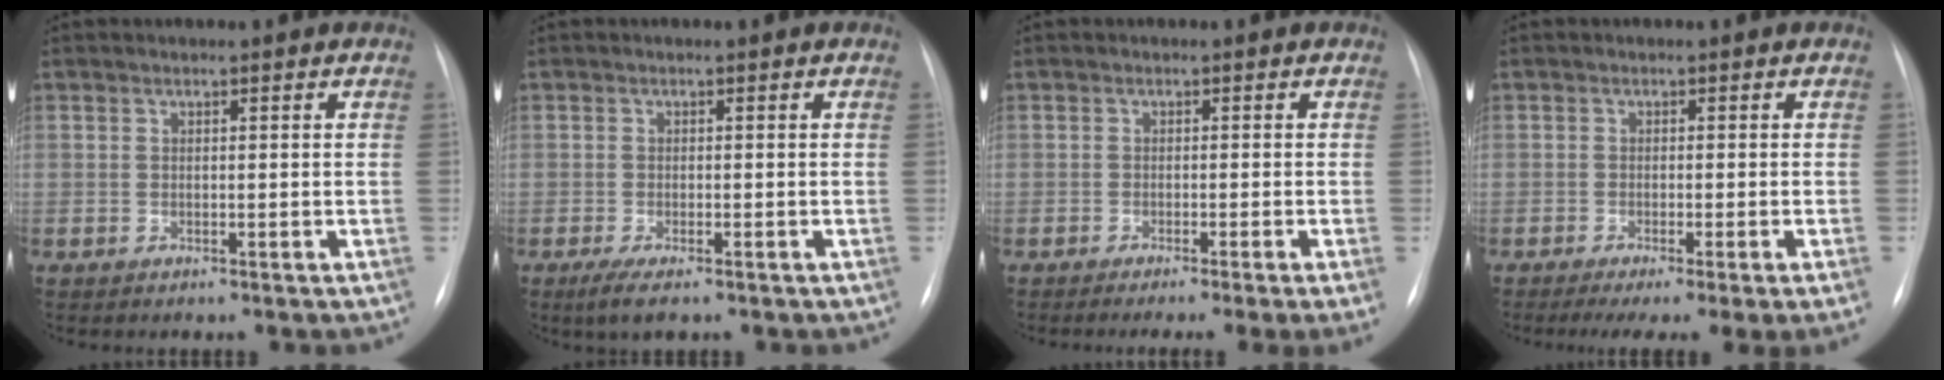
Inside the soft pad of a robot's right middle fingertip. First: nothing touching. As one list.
[{"total": 3.3, "force": [-2.1, 0.8, 2.5], "torque": [-0.048, -0.009, -0.035]}, {"total": 6.5, "force": [-4.6, -1.0, 4.4], "torque": [-0.042, -0.016, -0.067]}, {"total": 9.2, "force": [-6.5, -0.2, 6.4], "torque": [-0.077, -0.017, -0.098]}]